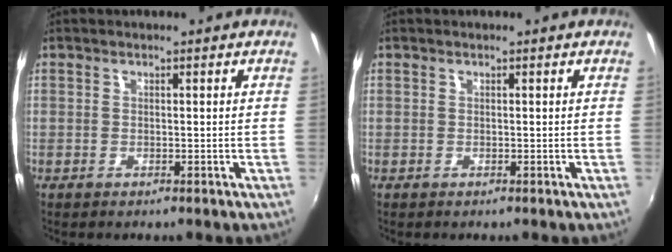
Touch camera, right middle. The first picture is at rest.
{"total": 0.0}